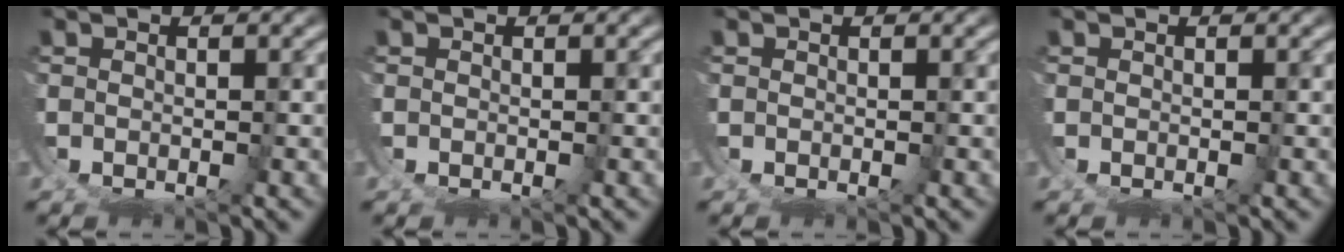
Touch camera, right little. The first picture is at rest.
{"total": 0.0}
{"total": 0.0}
{"total": 0.0}